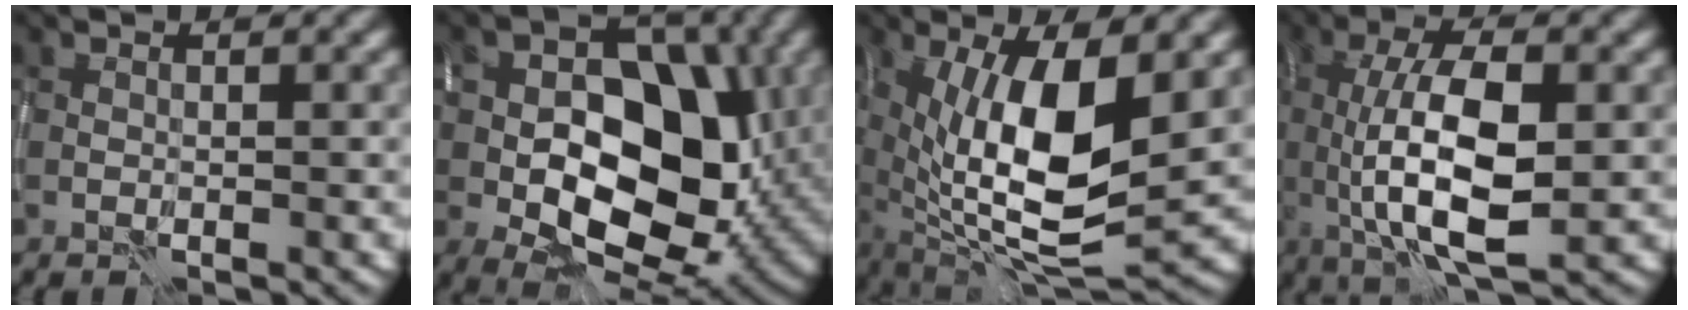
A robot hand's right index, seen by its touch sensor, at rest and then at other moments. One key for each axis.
{"total": 14.2, "fx": -0.8, "fy": 9.6, "fz": 10.4, "tx": -0.143, "ty": 0.004, "tz": -0.015}
{"total": 11.6, "fx": 1.0, "fy": 4.1, "fz": 10.8, "tx": -0.186, "ty": -0.011, "tz": 0.017}
{"total": 8.7, "fx": 0.1, "fy": 3.1, "fz": 8.2, "tx": -0.151, "ty": -0.001, "tz": 0.002}